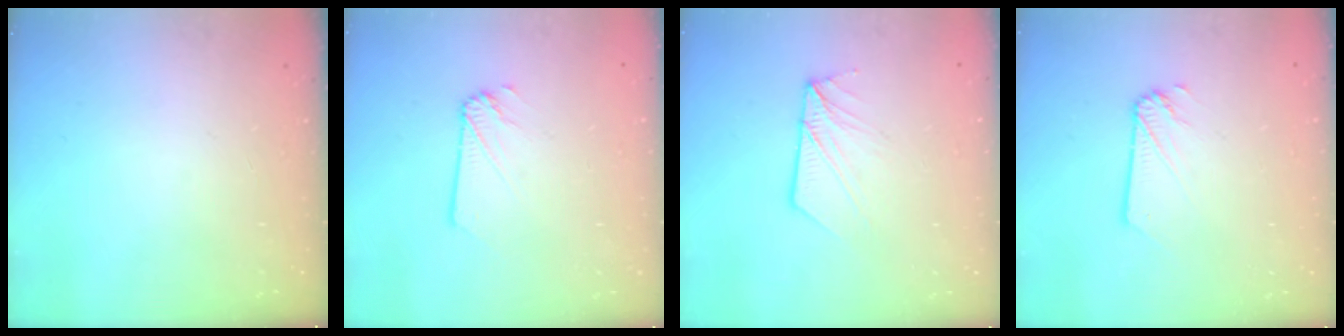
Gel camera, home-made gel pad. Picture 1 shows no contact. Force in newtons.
{"total": 1.8, "press": 1.8, "slide": 0.2}
{"total": 8.3, "press": 8.3, "slide": 0.9}
{"total": 2.0, "press": 2.0, "slide": 0.3}